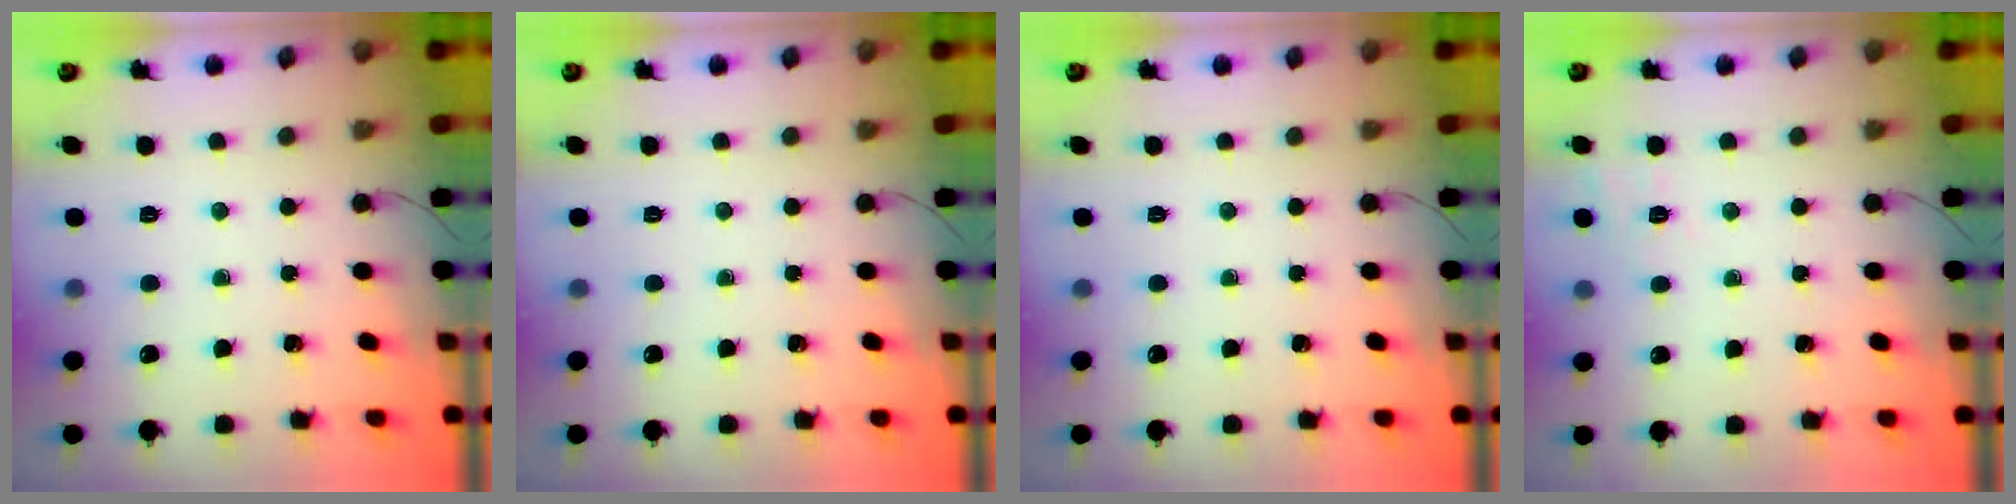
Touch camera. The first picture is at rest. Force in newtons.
{"total": 0.0}
{"total": 0.0}
{"total": 2.2, "press": 1.3, "slide": 1.8}